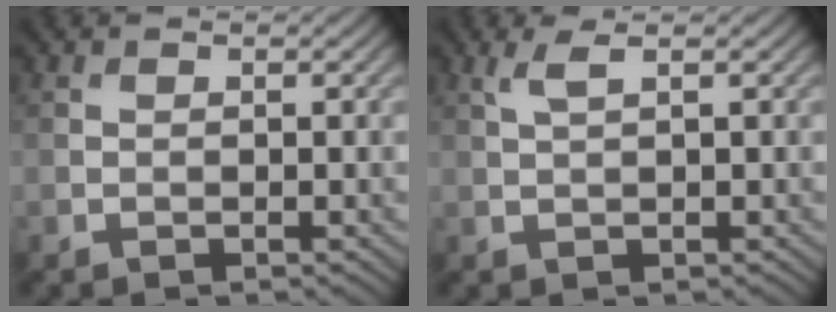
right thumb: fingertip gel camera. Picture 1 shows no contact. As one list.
[{"total": 1.6, "force": [0.8, 0.2, 1.4], "torque": [-0.035, 0.006, 0.018]}]